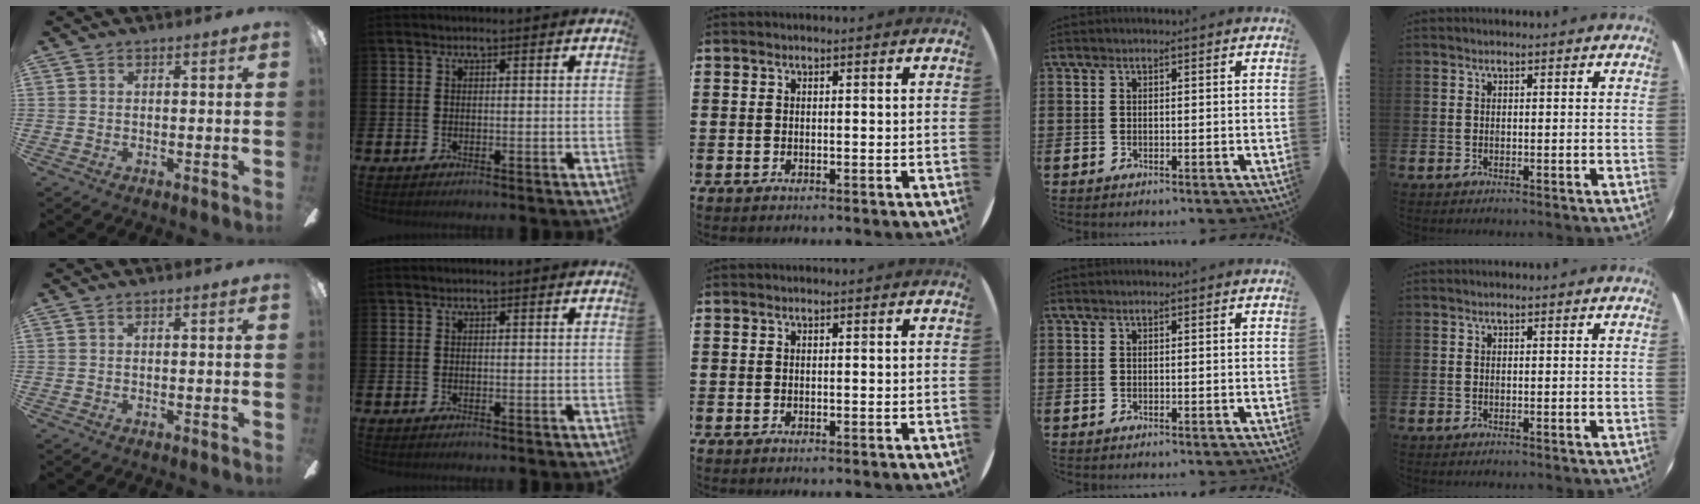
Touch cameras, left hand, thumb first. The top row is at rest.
{}